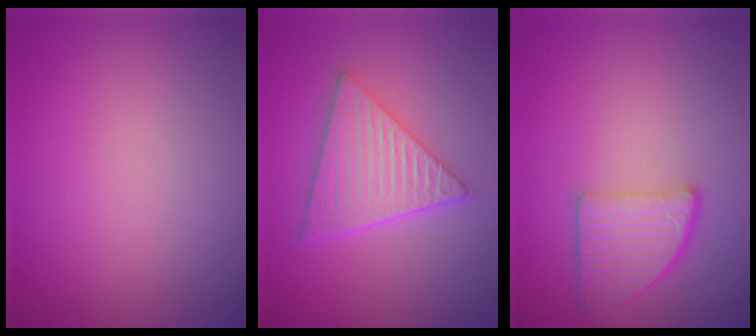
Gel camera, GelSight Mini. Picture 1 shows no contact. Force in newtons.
{"total": 6.2, "press": 4.6, "slide": 4.1}
{"total": 4.5, "press": 3.5, "slide": 2.8}